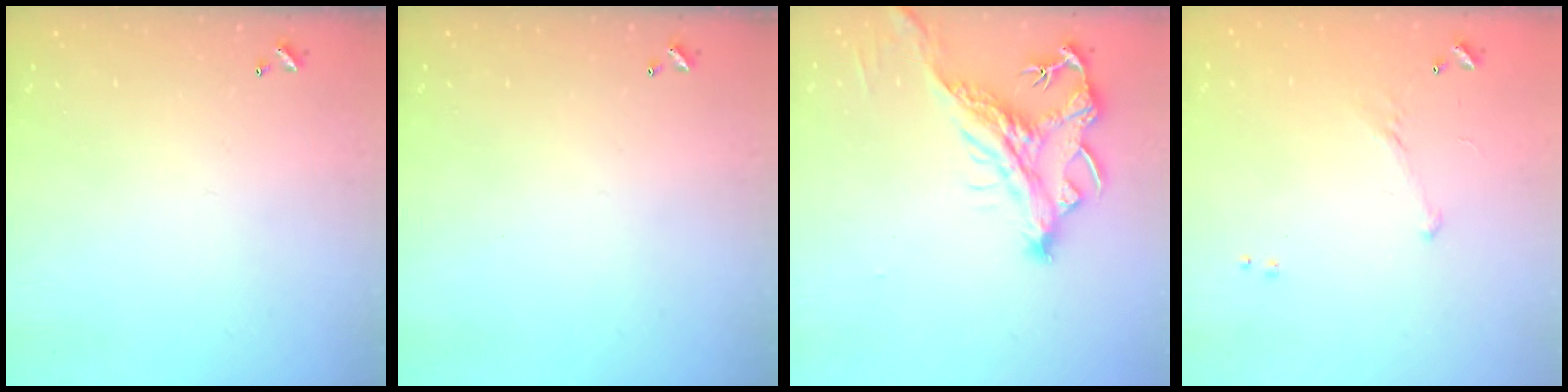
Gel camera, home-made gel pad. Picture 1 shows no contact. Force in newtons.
{"total": 0.0}
{"total": 3.2, "press": 3.0, "slide": 1.3}
{"total": 5.4, "press": 5.3, "slide": 1.0}